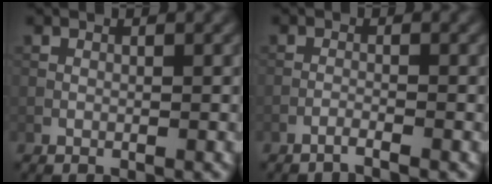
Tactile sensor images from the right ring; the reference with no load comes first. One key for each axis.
{"total": 1.2, "fx": -1.1, "fy": 0.1, "fz": 0.6, "tx": -0.005, "ty": 0.004, "tz": -0.030}